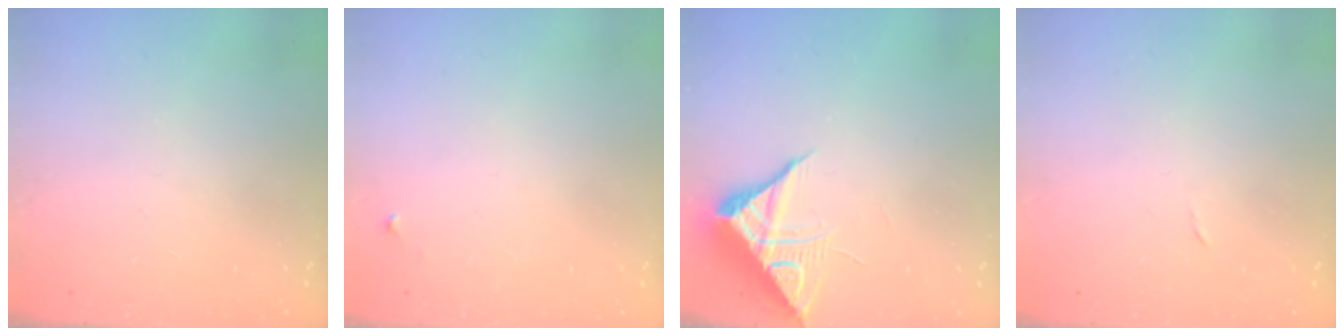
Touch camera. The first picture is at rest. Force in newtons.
{"total": 4.2, "press": 4.1, "slide": 0.7}
{"total": 9.7, "press": 9.7, "slide": 0.5}
{"total": 2.3, "press": 2.3, "slide": 0.4}